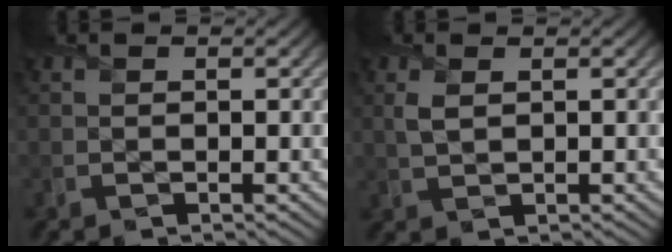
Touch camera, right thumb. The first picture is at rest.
{"total": 2.0, "force": [0.8, 1.0, 1.5], "torque": [-0.044, 0.001, 0.018]}